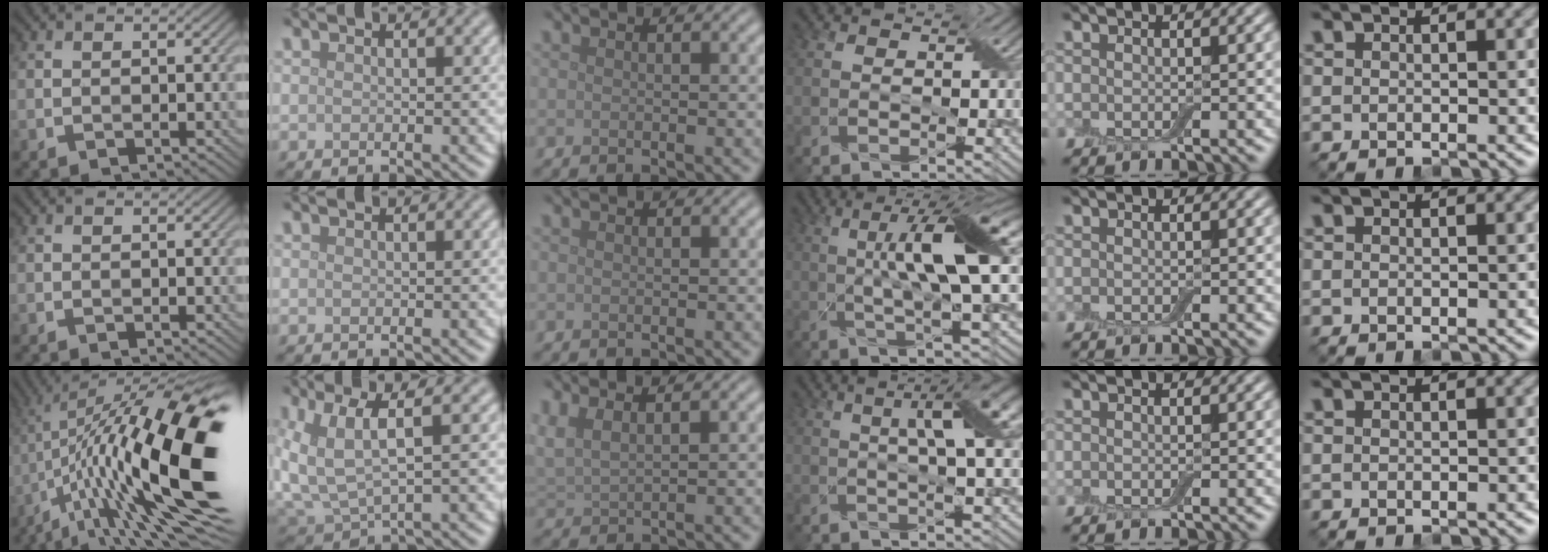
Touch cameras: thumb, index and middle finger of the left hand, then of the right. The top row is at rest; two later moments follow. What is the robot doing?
{"motion": "wrap", "object": "cling film"}